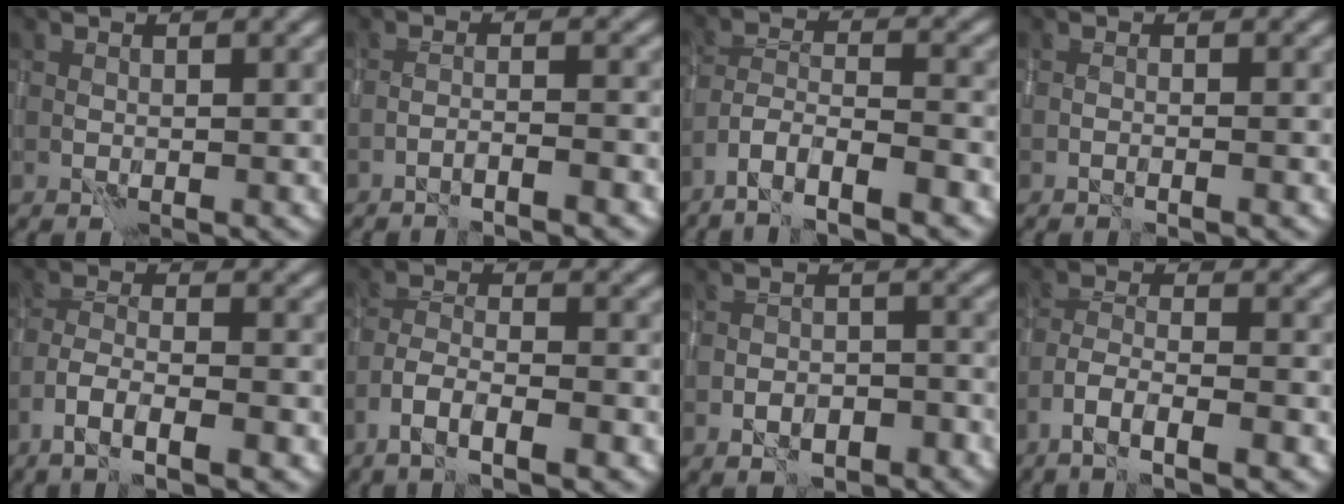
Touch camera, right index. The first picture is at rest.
{"total": 2.4, "force": [-1.9, -0.3, 1.5], "torque": [-0.023, 0.012, -0.035]}
{"total": 5.9, "force": [-4.4, 1.0, 3.7], "torque": [-0.064, 0.002, -0.081]}
{"total": 0.8, "force": [-0.4, -0.5, 0.5], "torque": [-0.015, 0.009, -0.006]}
{"total": 4.8, "force": [-2.9, 1.0, 3.7], "torque": [-0.071, 0.003, -0.053]}
{"total": 4.9, "force": [-3.1, 1.1, 3.6], "torque": [-0.068, 0.004, -0.057]}
{"total": 3.3, "force": [-2.1, 1.5, 2.1], "torque": [-0.025, 0.006, -0.030]}
{"total": 4.8, "force": [-3.1, 0.8, 3.5], "torque": [-0.067, 0.002, -0.055]}